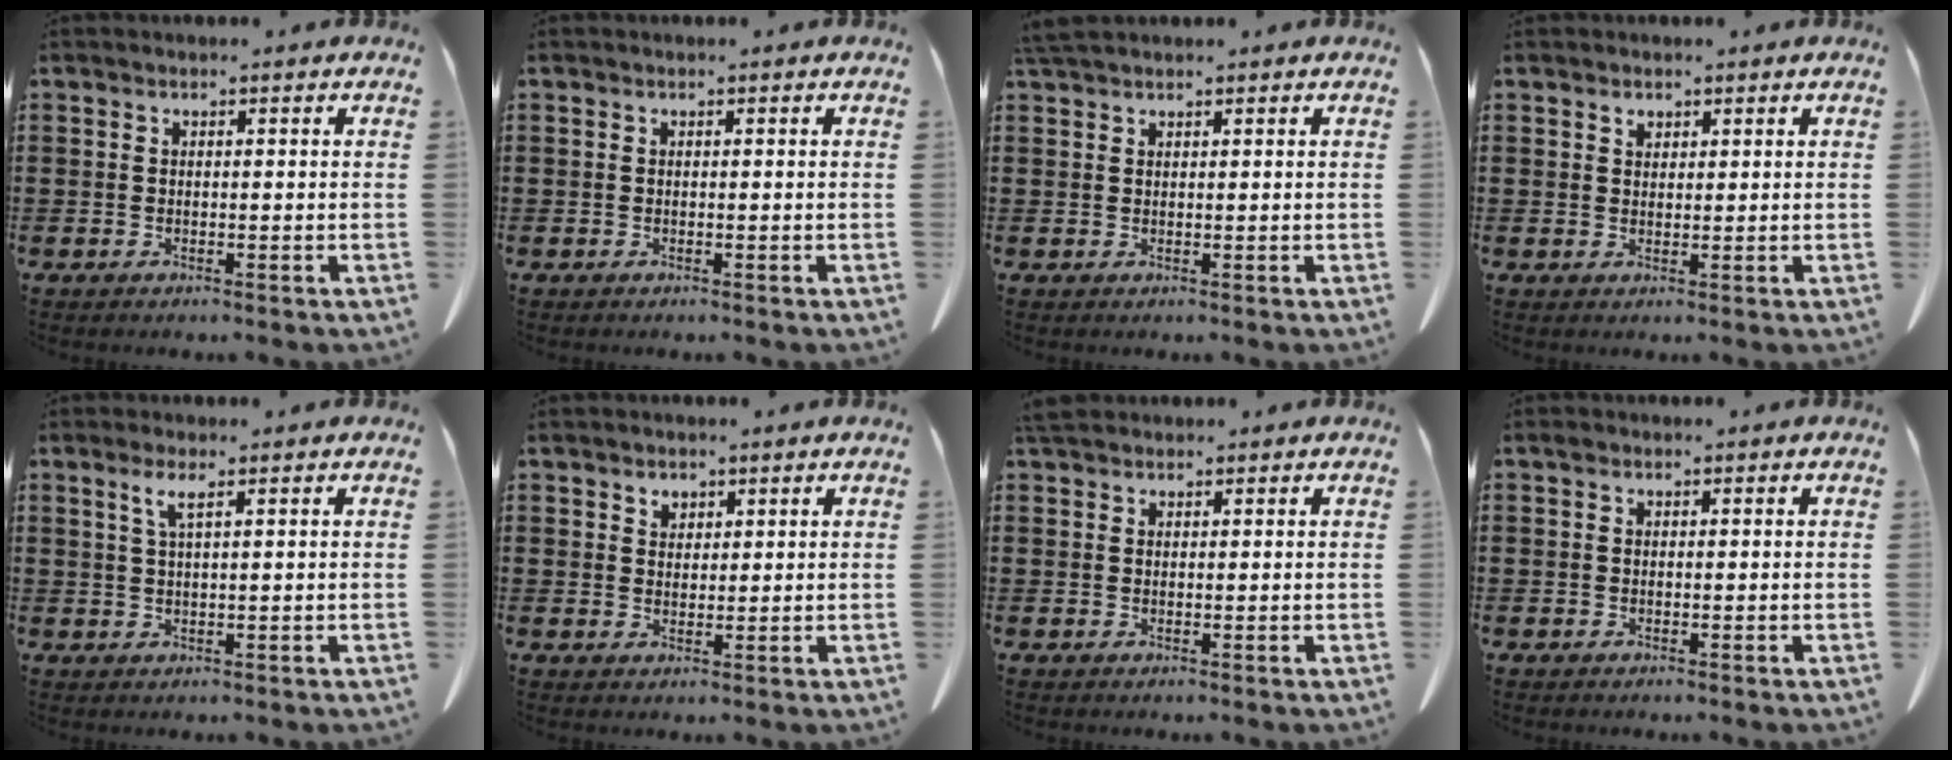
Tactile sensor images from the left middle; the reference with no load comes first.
{"total": 0.0}
{"total": 2.0, "force": [1.7, 0.4, 1.0], "torque": [-0.024, 0.001, 0.033]}
{"total": 1.3, "force": [1.0, 0.7, 0.4], "torque": [-0.003, -0.003, 0.019]}
{"total": 2.4, "force": [1.1, 0.2, 2.1], "torque": [-0.046, 0.000, 0.019]}
{"total": 1.9, "force": [1.5, 1.1, 0.3], "torque": [-0.001, 0.000, 0.028]}
{"total": 2.1, "force": [1.7, 0.9, 0.8], "torque": [-0.023, 0.005, 0.034]}
{"total": 0.7, "force": [0.2, 0.6, 0.2], "torque": [-0.006, 0.004, 0.004]}